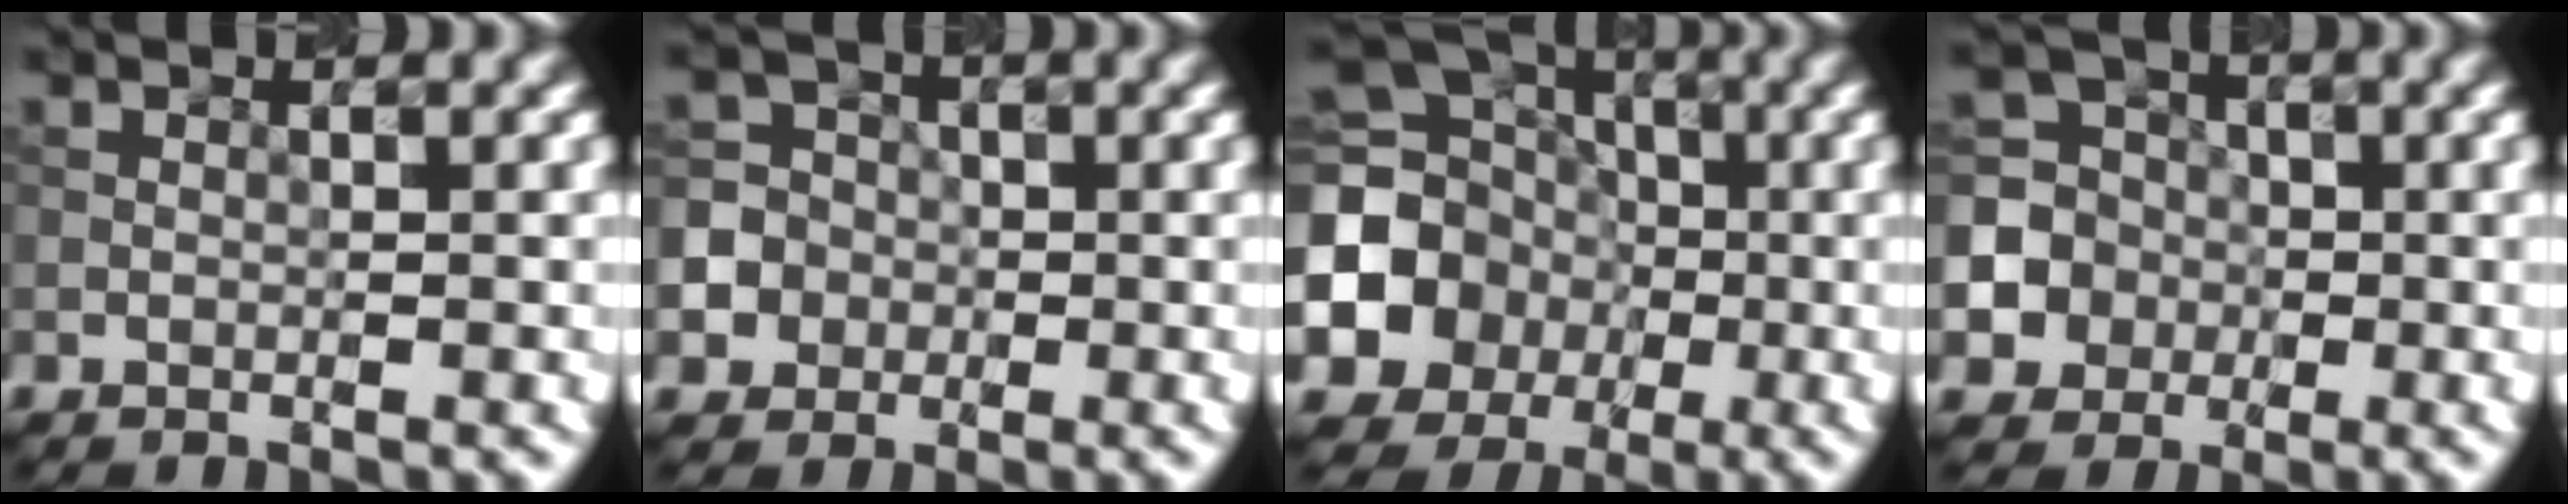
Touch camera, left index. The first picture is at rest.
{"total": 7.6, "force": [-2.7, 7.0, 1.3], "torque": [-0.026, -0.004, -0.070]}
{"total": 15.2, "force": [-2.4, 13.7, 6.1], "torque": [-0.159, -0.010, -0.075]}
{"total": 6.2, "force": [-1.4, 6.0, 1.0], "torque": [-0.020, 0.011, -0.045]}